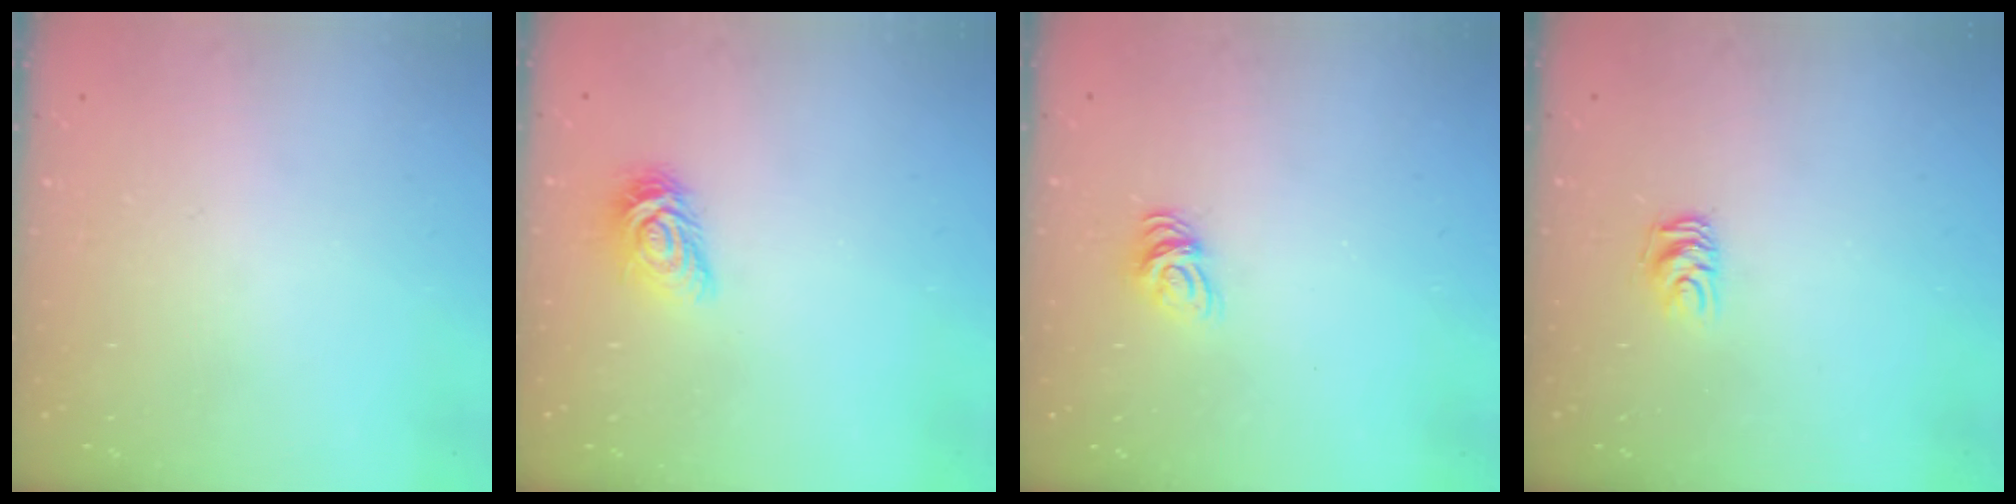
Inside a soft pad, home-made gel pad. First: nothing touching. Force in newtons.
{"total": 7.6, "press": 7.6, "slide": 0.2}
{"total": 7.3, "press": 7.3, "slide": 0.4}
{"total": 6.1, "press": 6.0, "slide": 0.8}